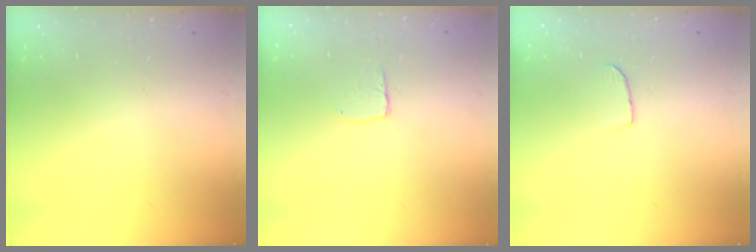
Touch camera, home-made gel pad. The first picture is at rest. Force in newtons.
{"total": 3.6, "press": 3.6, "slide": 0.3}
{"total": 4.6, "press": 4.6, "slide": 0.4}